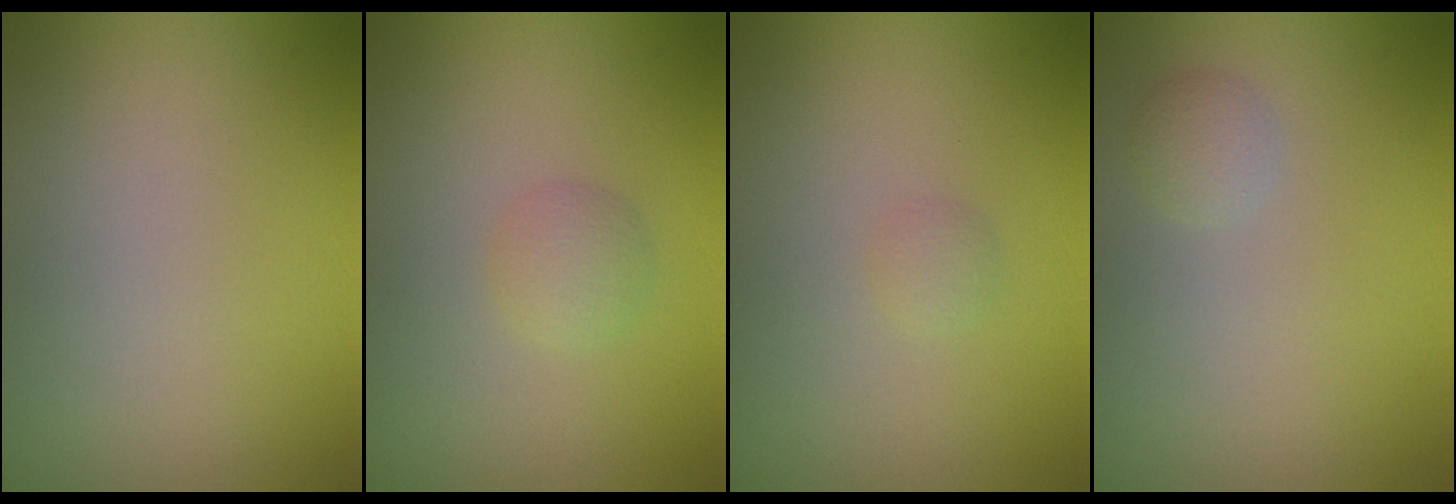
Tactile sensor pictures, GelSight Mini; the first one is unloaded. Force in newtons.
{"total": 1.5, "press": 1.5, "slide": 0.1}
{"total": 0.7, "press": 0.7, "slide": 0.1}
{"total": 1.1, "press": 1.1, "slide": 0.0}